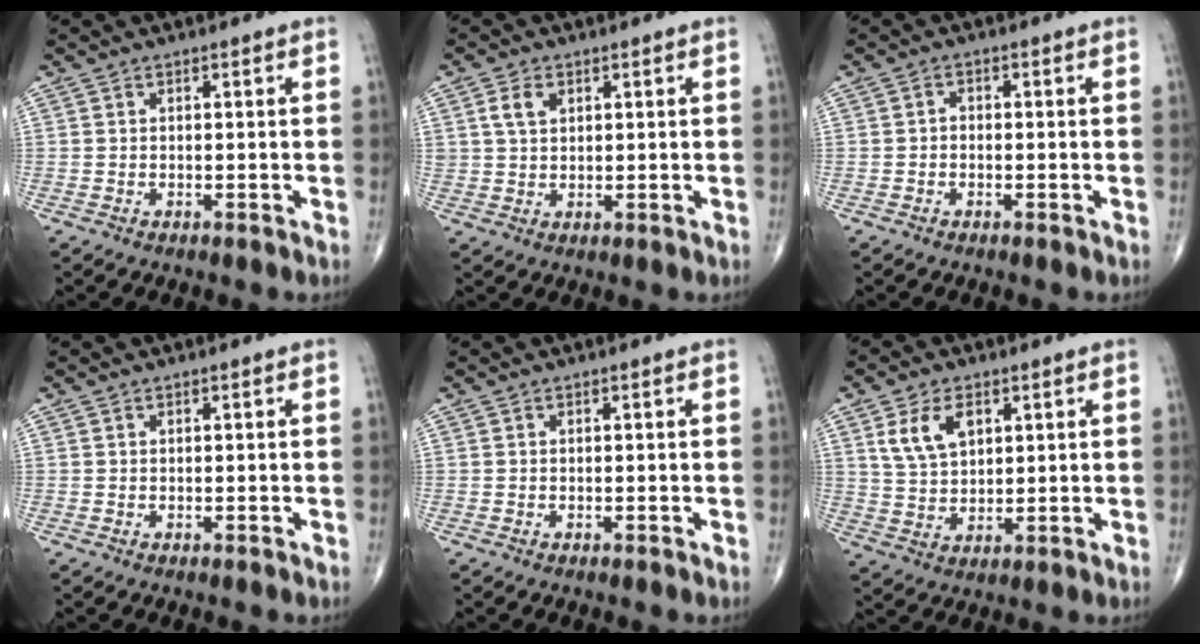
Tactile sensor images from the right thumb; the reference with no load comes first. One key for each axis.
{"total": 3.7, "fx": 1.6, "fy": 2.6, "fz": 2.2, "tx": -0.034, "ty": -0.002, "tz": 0.031}
{"total": 1.2, "fx": -0.4, "fy": 0.9, "fz": 0.6, "tx": 0.000, "ty": 0.004, "tz": -0.013}
{"total": 0.0}
{"total": 0.0}
{"total": 7.9, "fx": 3.2, "fy": 4.8, "fz": 5.4, "tx": -0.089, "ty": -0.010, "tz": 0.068}